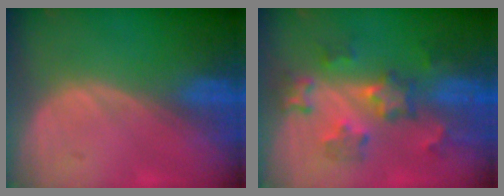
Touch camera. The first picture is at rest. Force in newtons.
{"total": 6.9, "press": 6.9, "slide": 0.2}